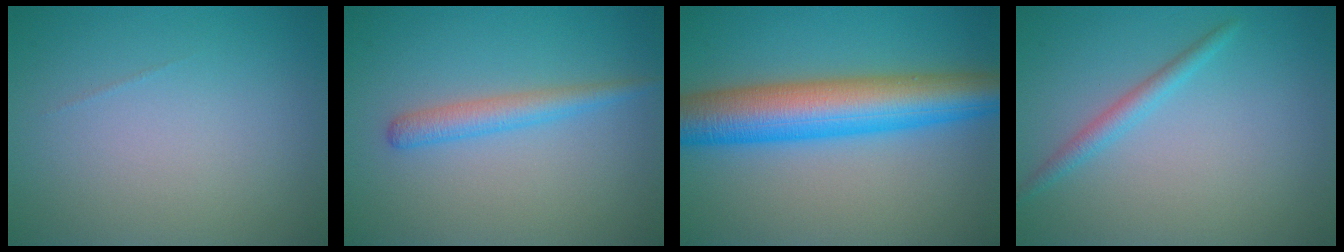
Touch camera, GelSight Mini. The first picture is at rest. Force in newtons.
{"total": 2.4, "press": 2.4, "slide": 0.2}
{"total": 9.6, "press": 9.6, "slide": 0.3}
{"total": 1.7, "press": 1.7, "slide": 0.1}